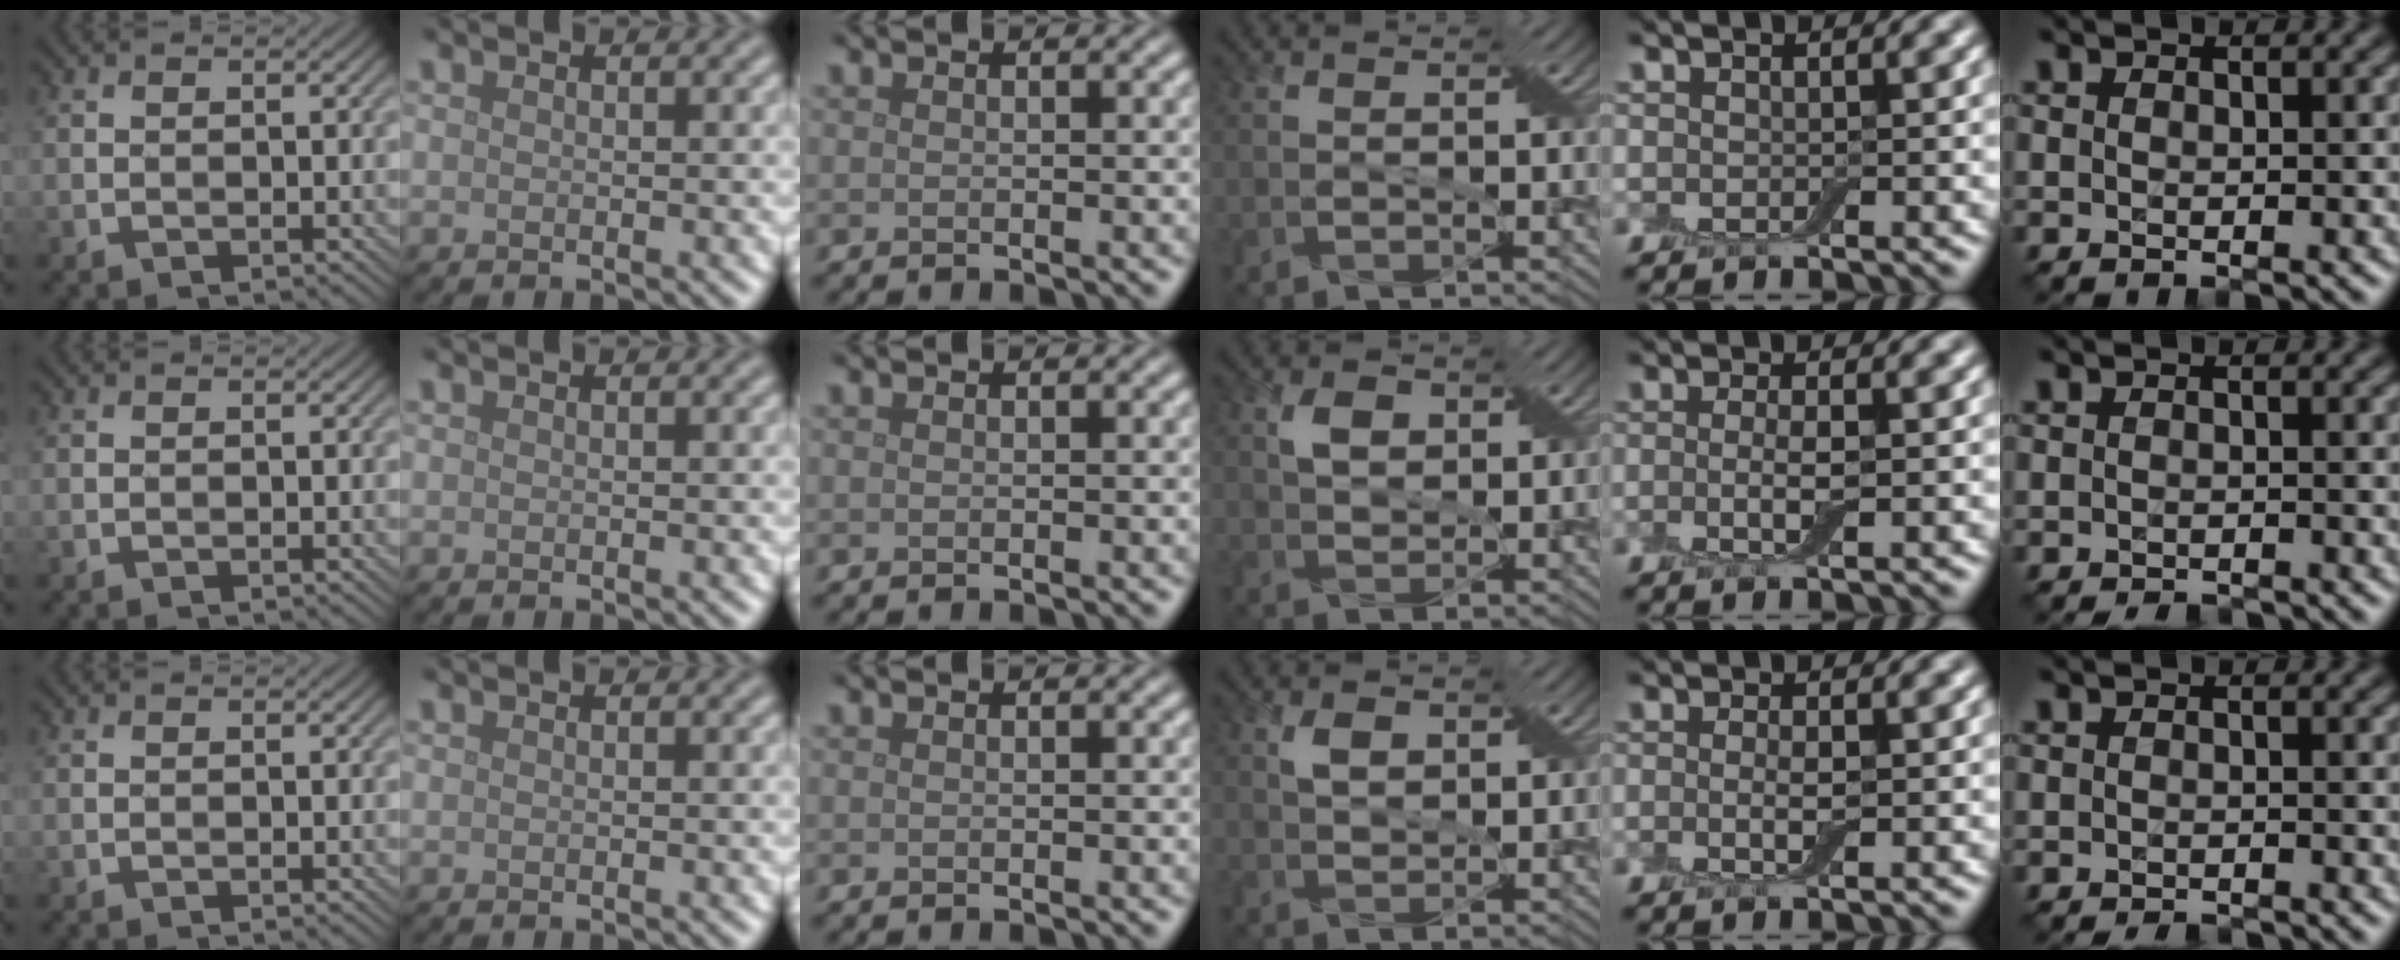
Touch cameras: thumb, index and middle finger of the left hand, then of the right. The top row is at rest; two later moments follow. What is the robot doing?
{"motion": "fold", "object": "apron"}